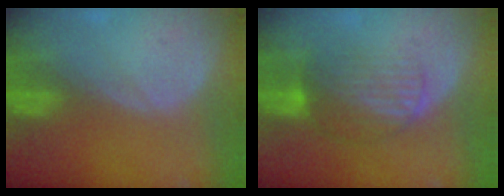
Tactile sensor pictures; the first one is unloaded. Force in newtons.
{"total": 7.0, "press": 6.5, "slide": 2.5}